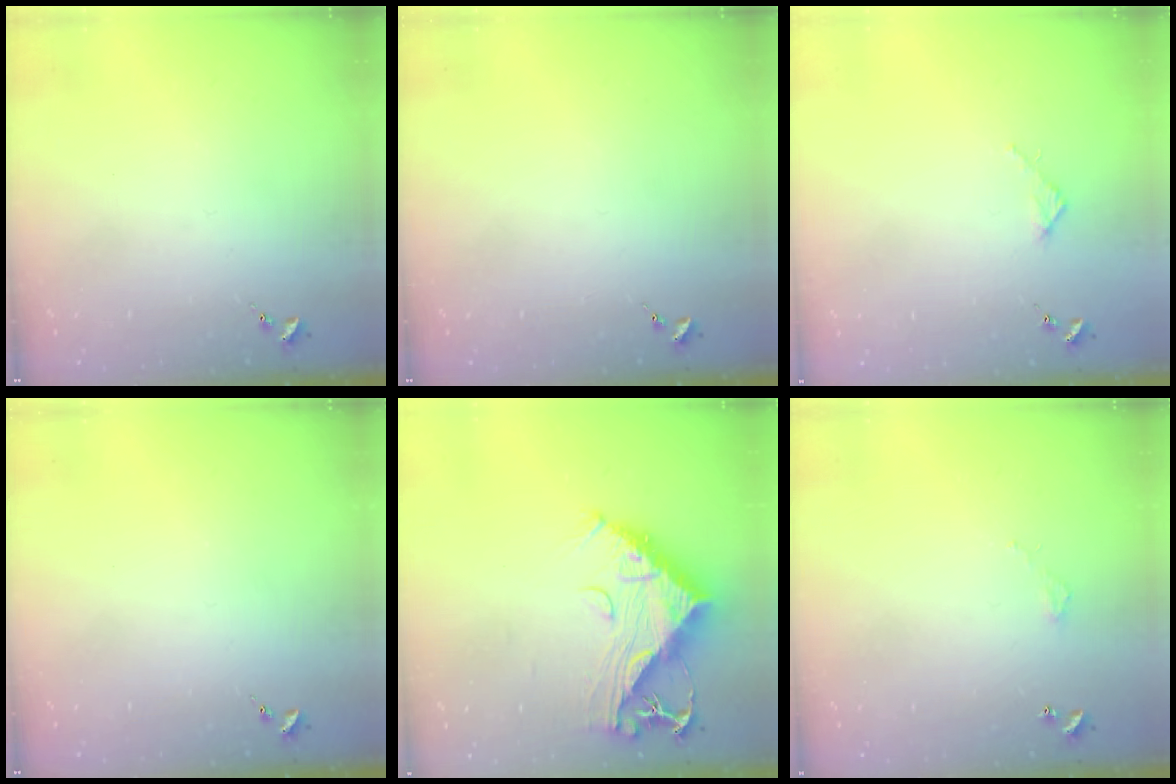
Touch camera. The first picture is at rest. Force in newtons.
{"total": 0.0}
{"total": 2.7, "press": 2.7, "slide": 0.3}
{"total": 0.0}
{"total": 14.1, "press": 14.0, "slide": 1.3}
{"total": 2.8, "press": 2.8, "slide": 0.2}